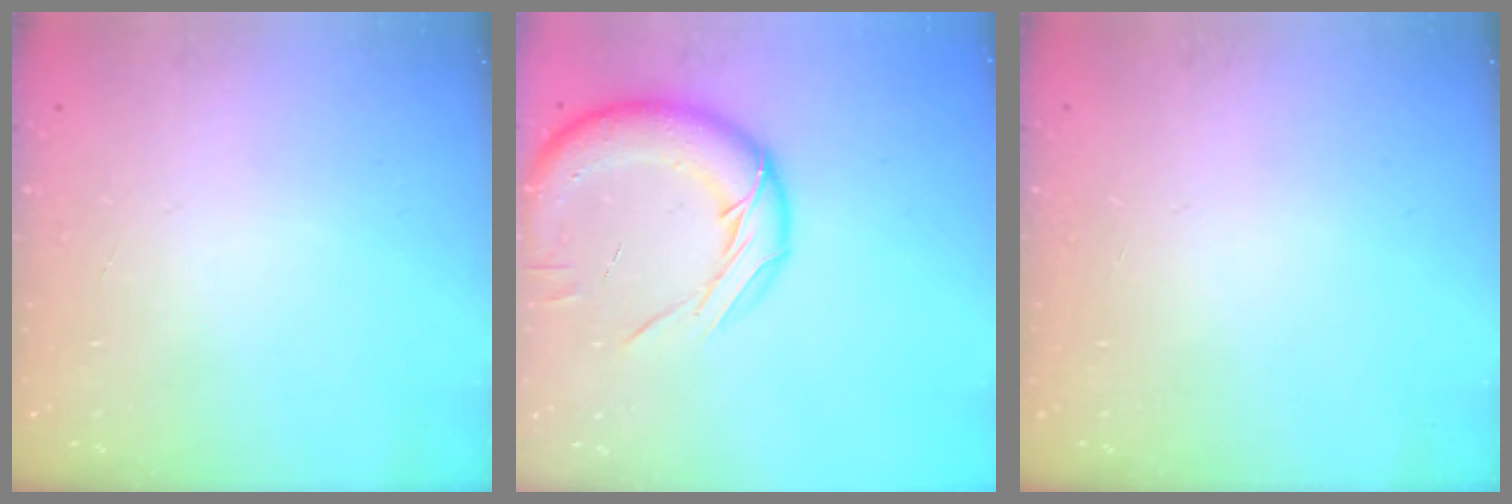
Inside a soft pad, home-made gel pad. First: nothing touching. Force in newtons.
{"total": 16.0, "press": 15.9, "slide": 1.9}
{"total": 0.0}